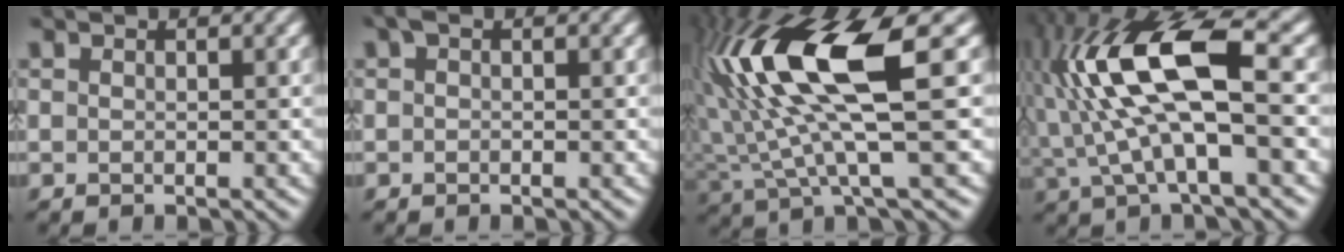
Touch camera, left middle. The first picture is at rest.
{"total": 0.6, "force": [0.1, 0.4, 0.5], "torque": [-0.013, 0.003, 0.000]}
{"total": 11.4, "force": [3.2, 3.0, 10.5], "torque": [-0.221, 0.003, 0.063]}
{"total": 11.5, "force": [1.3, 4.1, 10.6], "torque": [-0.210, 0.023, 0.016]}